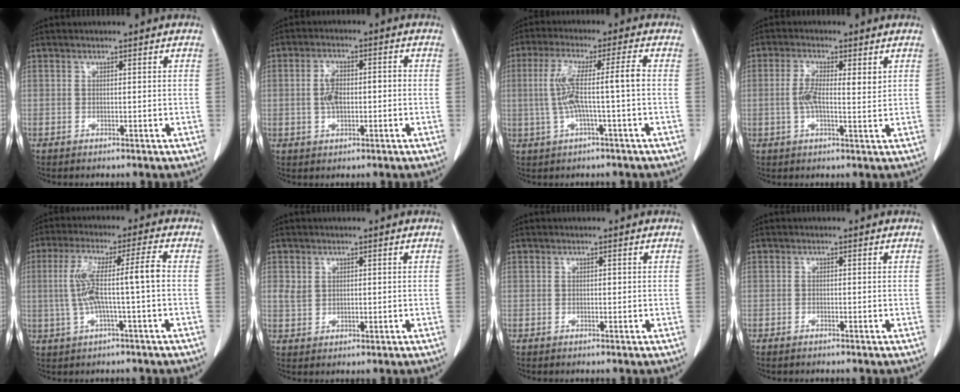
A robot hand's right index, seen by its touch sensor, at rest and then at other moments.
{"total": 4.8, "force": [-0.4, 2.4, 4.1], "torque": [-0.087, 0.013, -0.008]}
{"total": 8.1, "force": [-0.4, -0.2, 8.0], "torque": [-0.162, 0.021, -0.008]}
{"total": 5.4, "force": [1.0, 1.6, 5.1], "torque": [-0.100, 0.007, 0.014]}
{"total": 9.1, "force": [-0.4, -0.1, 9.1], "torque": [-0.179, 0.023, -0.007]}
{"total": 2.5, "force": [1.0, 2.0, 1.1], "torque": [-0.022, 0.001, 0.025]}
{"total": 0.0}
{"total": 0.6, "force": [-0.5, 0.1, 0.3], "torque": [-0.009, -0.001, -0.009]}